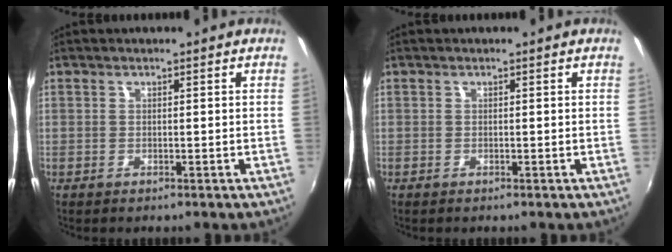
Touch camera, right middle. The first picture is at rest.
{"total": 0.0}